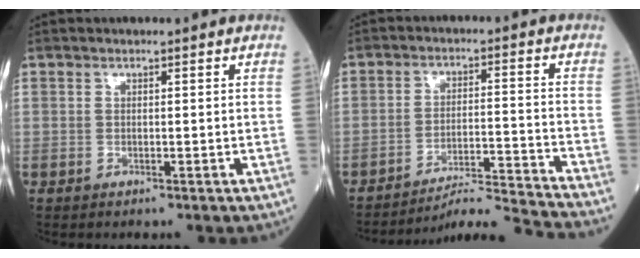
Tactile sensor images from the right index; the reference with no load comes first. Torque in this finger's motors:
{"motor_torque": [-0.52, -0.44, -0.55, -0.21]}